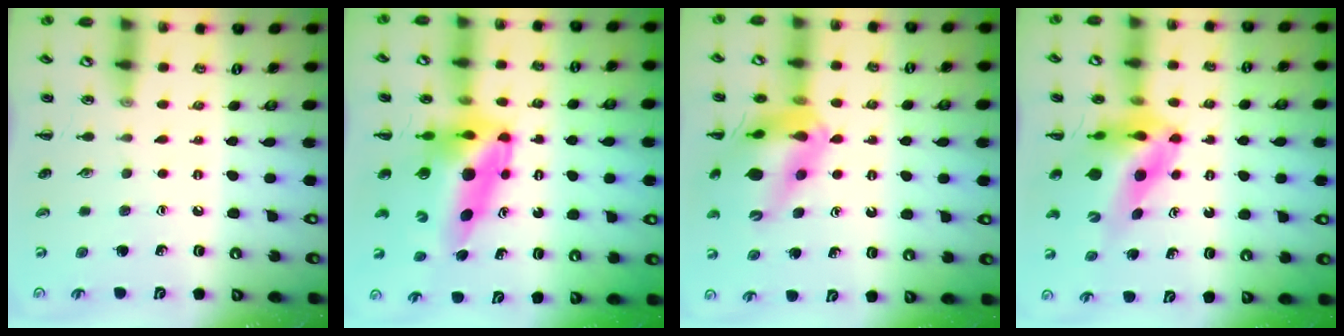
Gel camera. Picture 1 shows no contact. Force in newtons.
{"total": 11.9, "press": 11.3, "slide": 3.7}
{"total": 17.4, "press": 17.1, "slide": 3.1}
{"total": 11.4, "press": 10.9, "slide": 3.5}